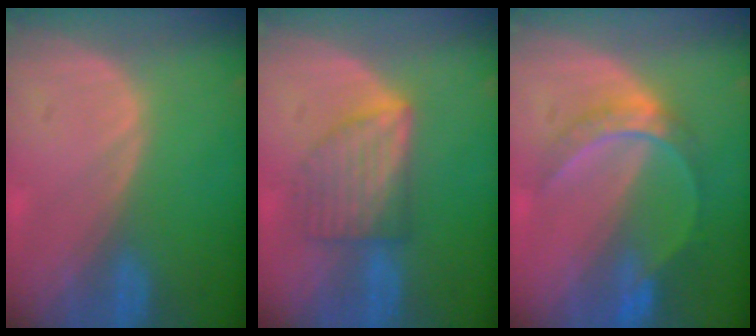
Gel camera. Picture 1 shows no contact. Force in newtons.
{"total": 6.1, "press": 6.1, "slide": 0.2}
{"total": 6.2, "press": 5.5, "slide": 2.9}